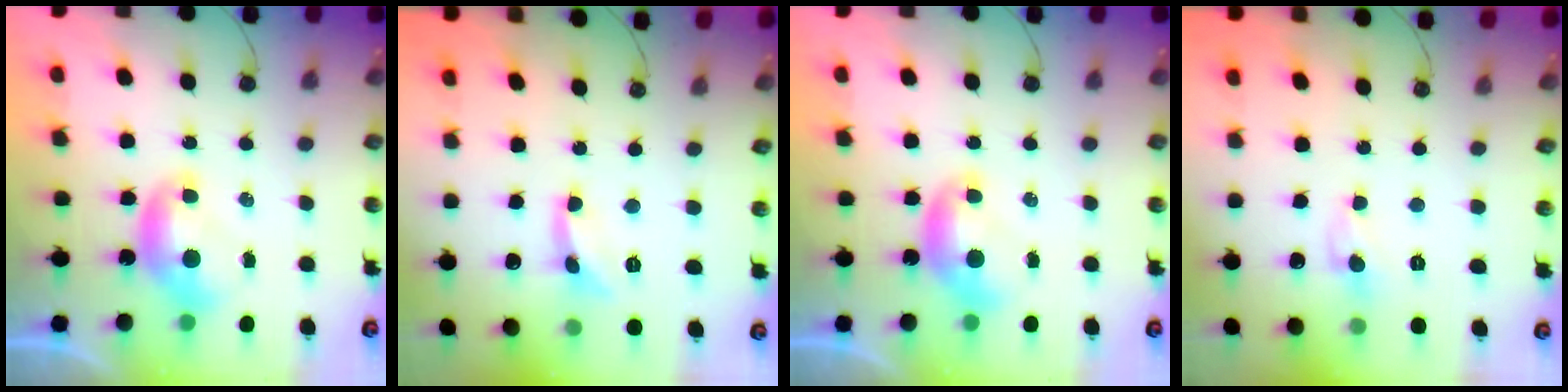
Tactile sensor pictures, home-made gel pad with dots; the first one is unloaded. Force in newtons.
{"total": 1.1, "press": 1.0, "slide": 0.4}
{"total": 0.0}
{"total": 0.0}